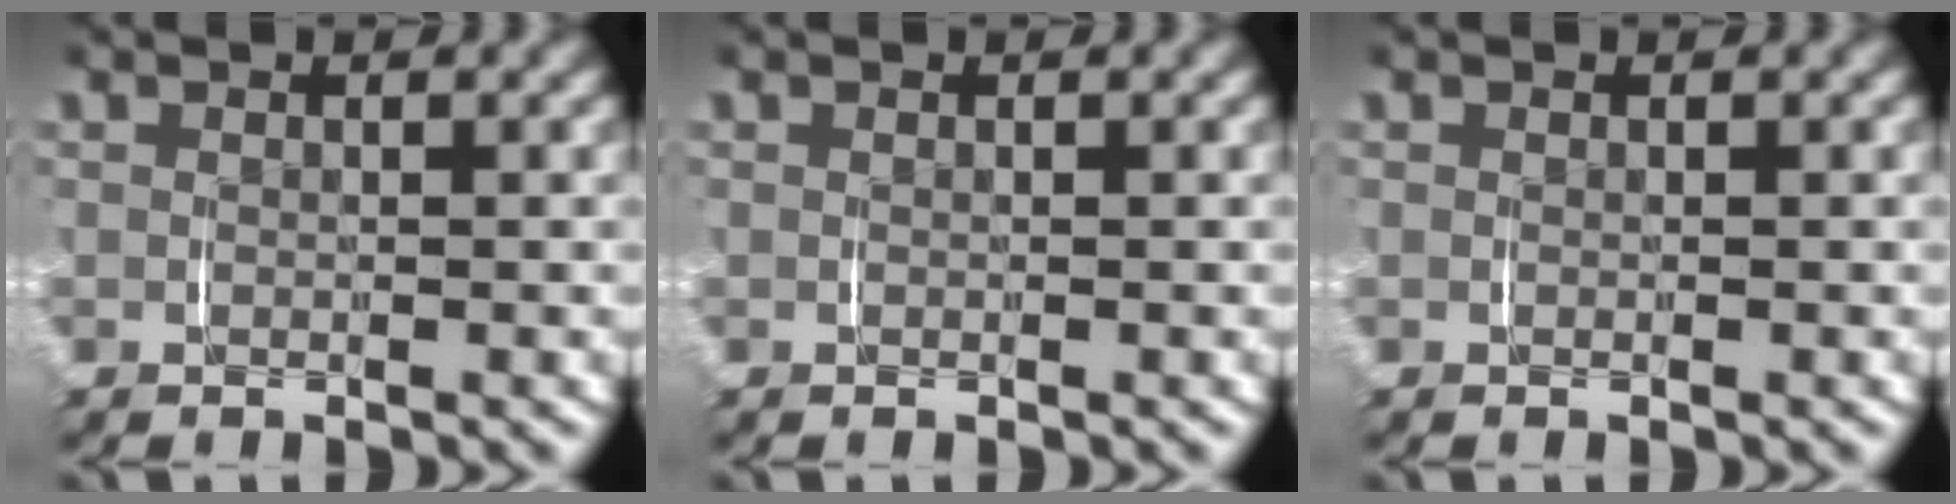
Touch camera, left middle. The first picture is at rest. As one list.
[{"total": 0.0}, {"total": 0.0}]